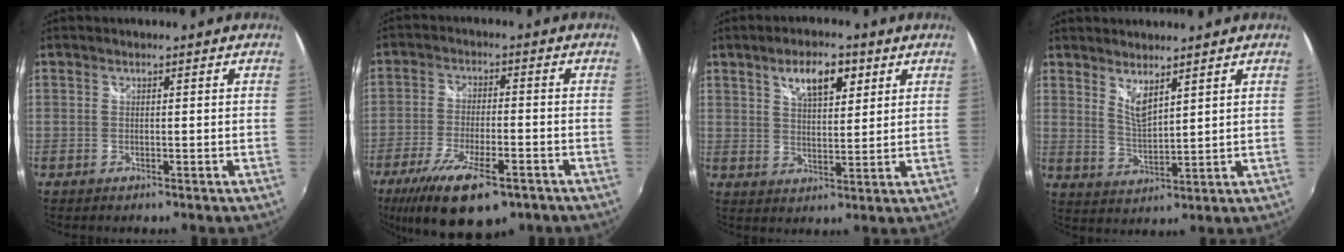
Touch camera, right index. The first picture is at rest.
{"total": 15.4, "force": [-9.8, 5.1, 10.7], "torque": [-0.219, -0.042, -0.164]}
{"total": 7.9, "force": [4.2, 3.3, 5.8], "torque": [-0.096, 0.015, 0.072]}
{"total": 4.7, "force": [3.6, 1.0, 2.8], "torque": [-0.049, -0.010, 0.064]}